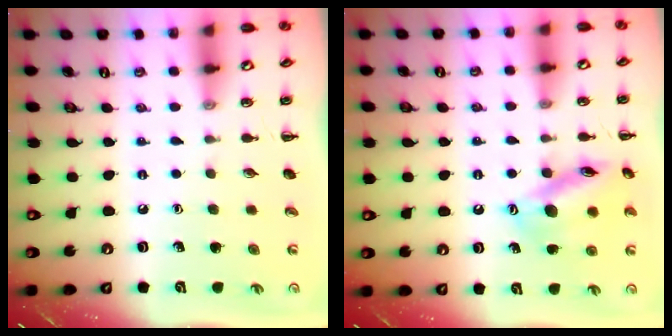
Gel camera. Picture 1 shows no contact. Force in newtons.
{"total": 15.1, "press": 15.0, "slide": 1.9}